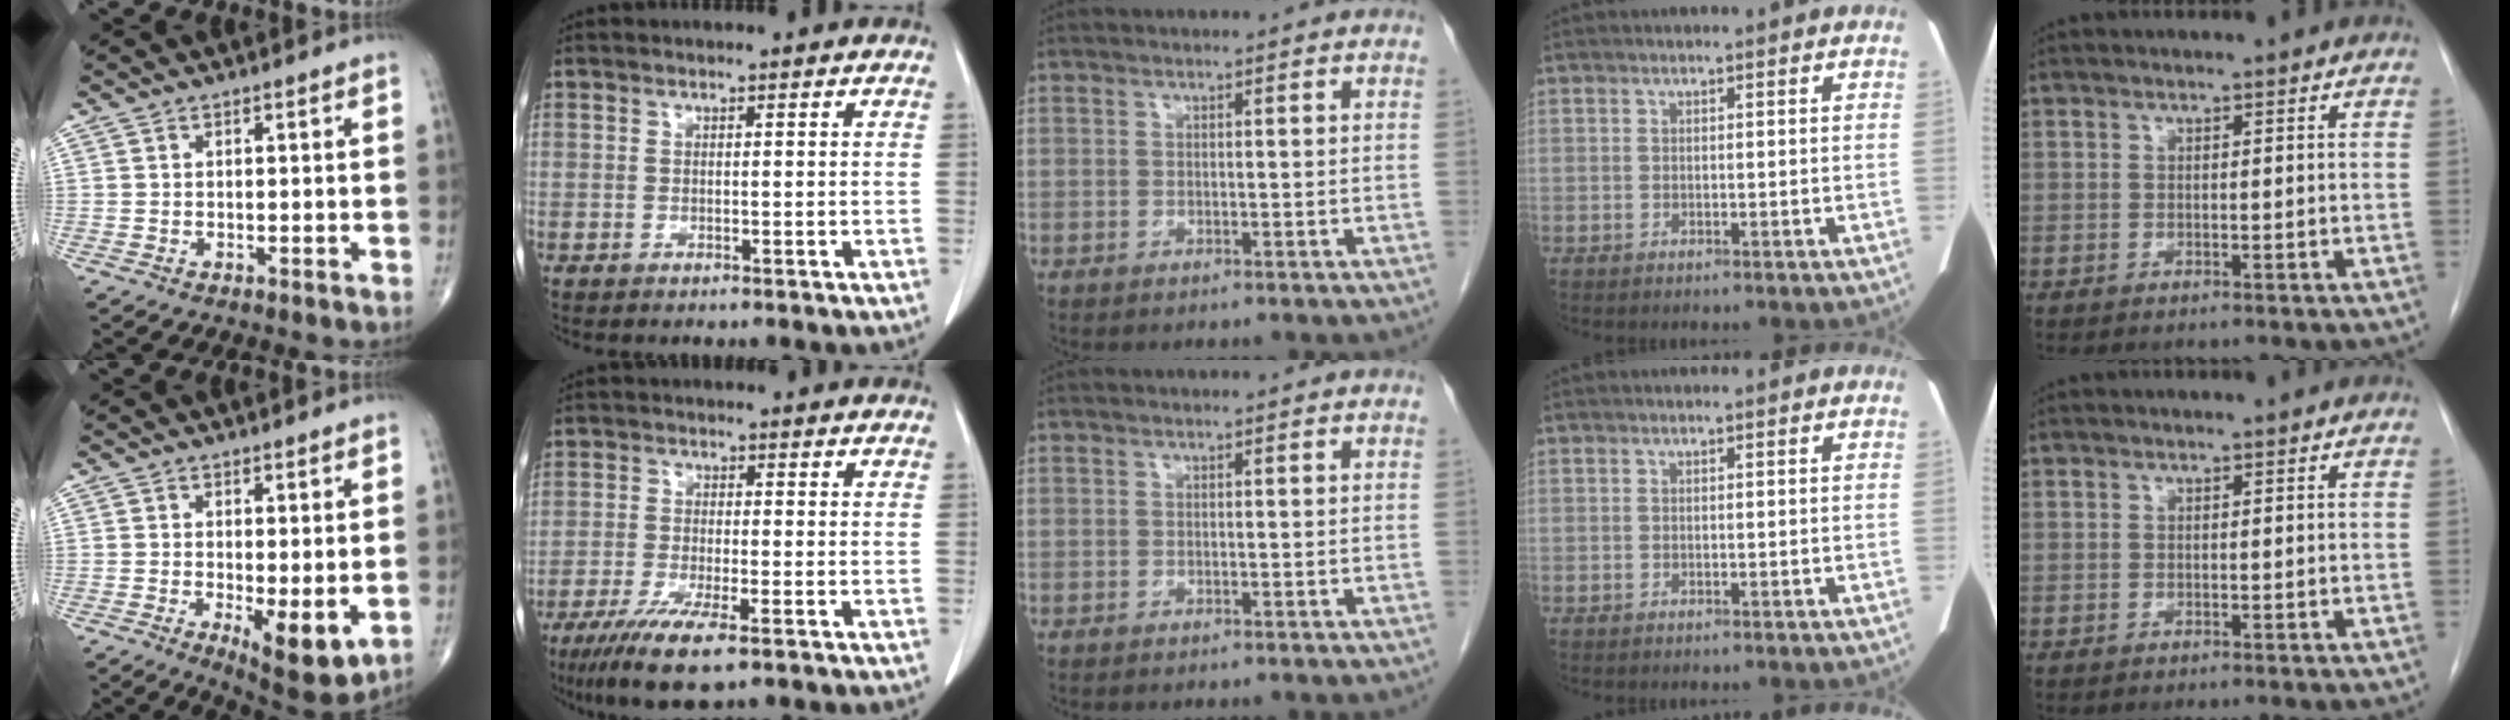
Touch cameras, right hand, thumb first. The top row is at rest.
{"thumb": {"total": 8.3, "force": [-1.5, 3.0, 7.6], "torque": [-0.106, -0.024, -0.015]}, "index": {"total": 7.7, "force": [-4.7, 1.3, 6.0], "torque": [-0.113, -0.019, -0.082]}}